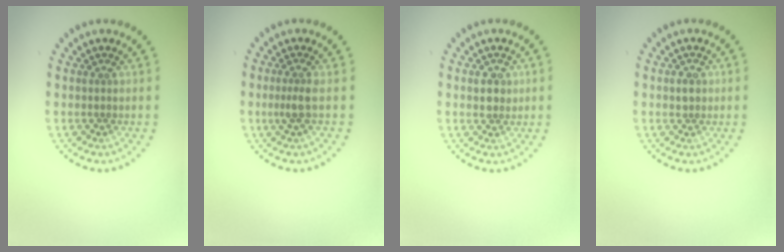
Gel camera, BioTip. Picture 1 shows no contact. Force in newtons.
{"total": 1.5, "press": 1.1, "slide": 1.0}
{"total": 1.7, "press": 1.7, "slide": 0.3}
{"total": 1.0, "press": 1.0, "slide": 0.1}